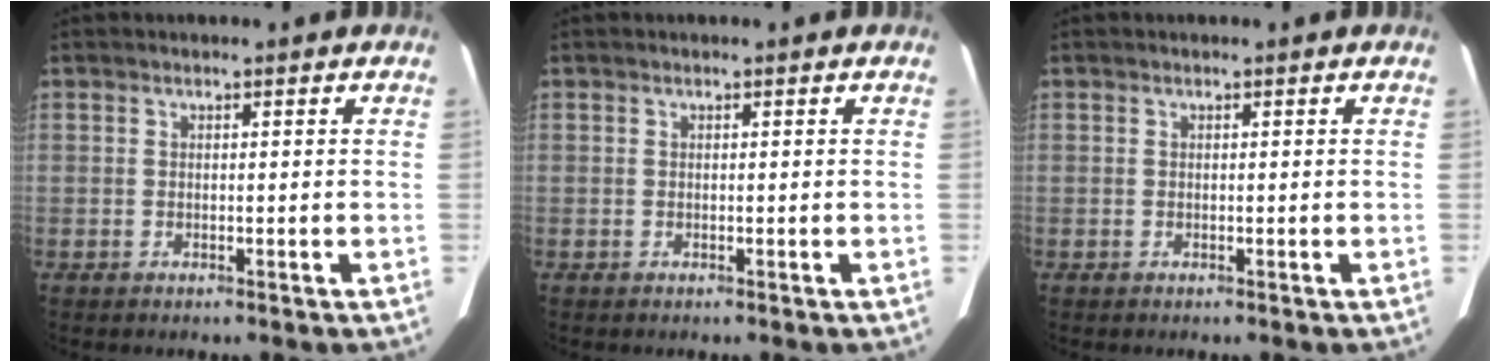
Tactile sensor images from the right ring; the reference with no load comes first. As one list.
[{"total": 0.0}, {"total": 0.0}]